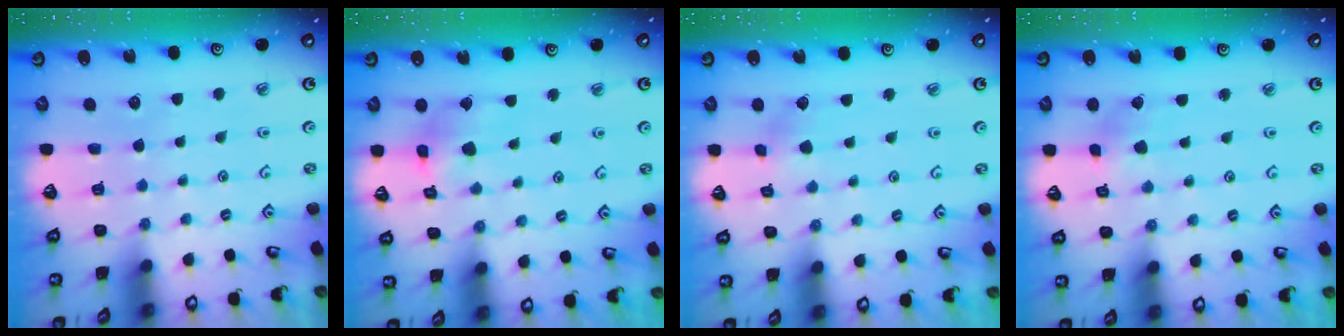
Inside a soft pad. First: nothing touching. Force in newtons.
{"total": 10.2, "press": 10.1, "slide": 1.5}
{"total": 2.7, "press": 2.7, "slide": 0.7}
{"total": 2.5, "press": 2.5, "slide": 0.3}